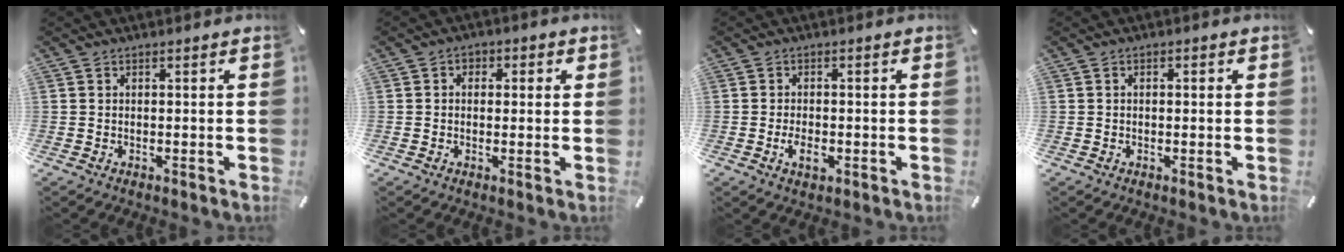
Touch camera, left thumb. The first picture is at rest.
{"total": 2.5, "force": [-0.5, 2.0, 1.4], "torque": [-0.018, 0.009, -0.013]}
{"total": 3.5, "force": [-1.1, 2.2, 2.5], "torque": [-0.057, 0.000, -0.021]}
{"total": 0.9, "force": [-0.1, 0.6, 0.6], "torque": [-0.011, 0.003, -0.004]}